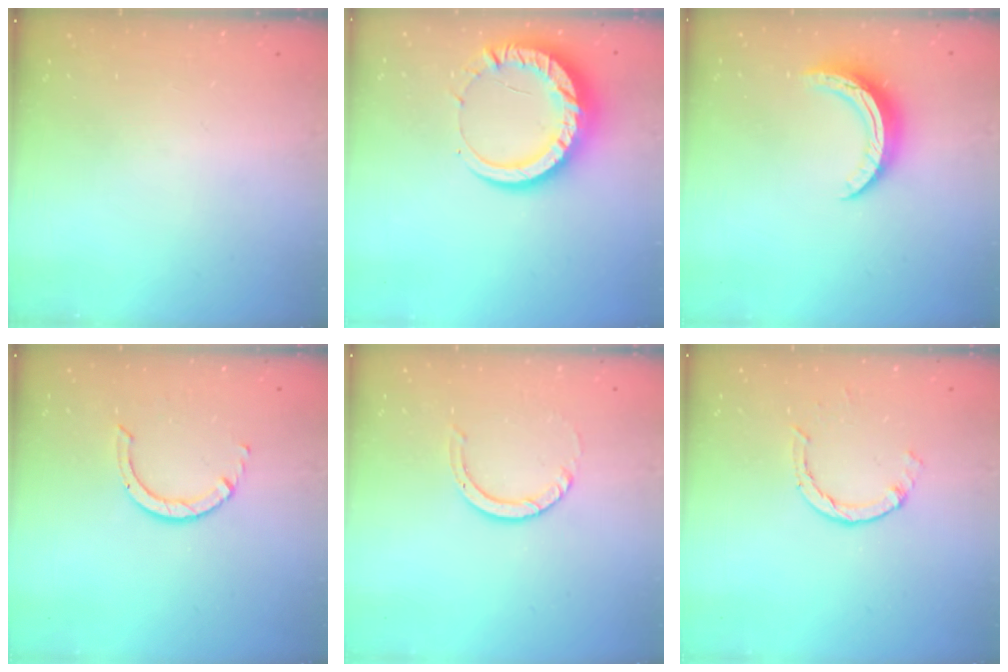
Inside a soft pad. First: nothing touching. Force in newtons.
{"total": 14.4, "press": 14.4, "slide": 1.3}
{"total": 11.0, "press": 11.0, "slide": 0.5}
{"total": 3.6, "press": 3.6, "slide": 0.6}
{"total": 3.8, "press": 3.8, "slide": 0.3}
{"total": 1.4, "press": 1.4, "slide": 0.2}